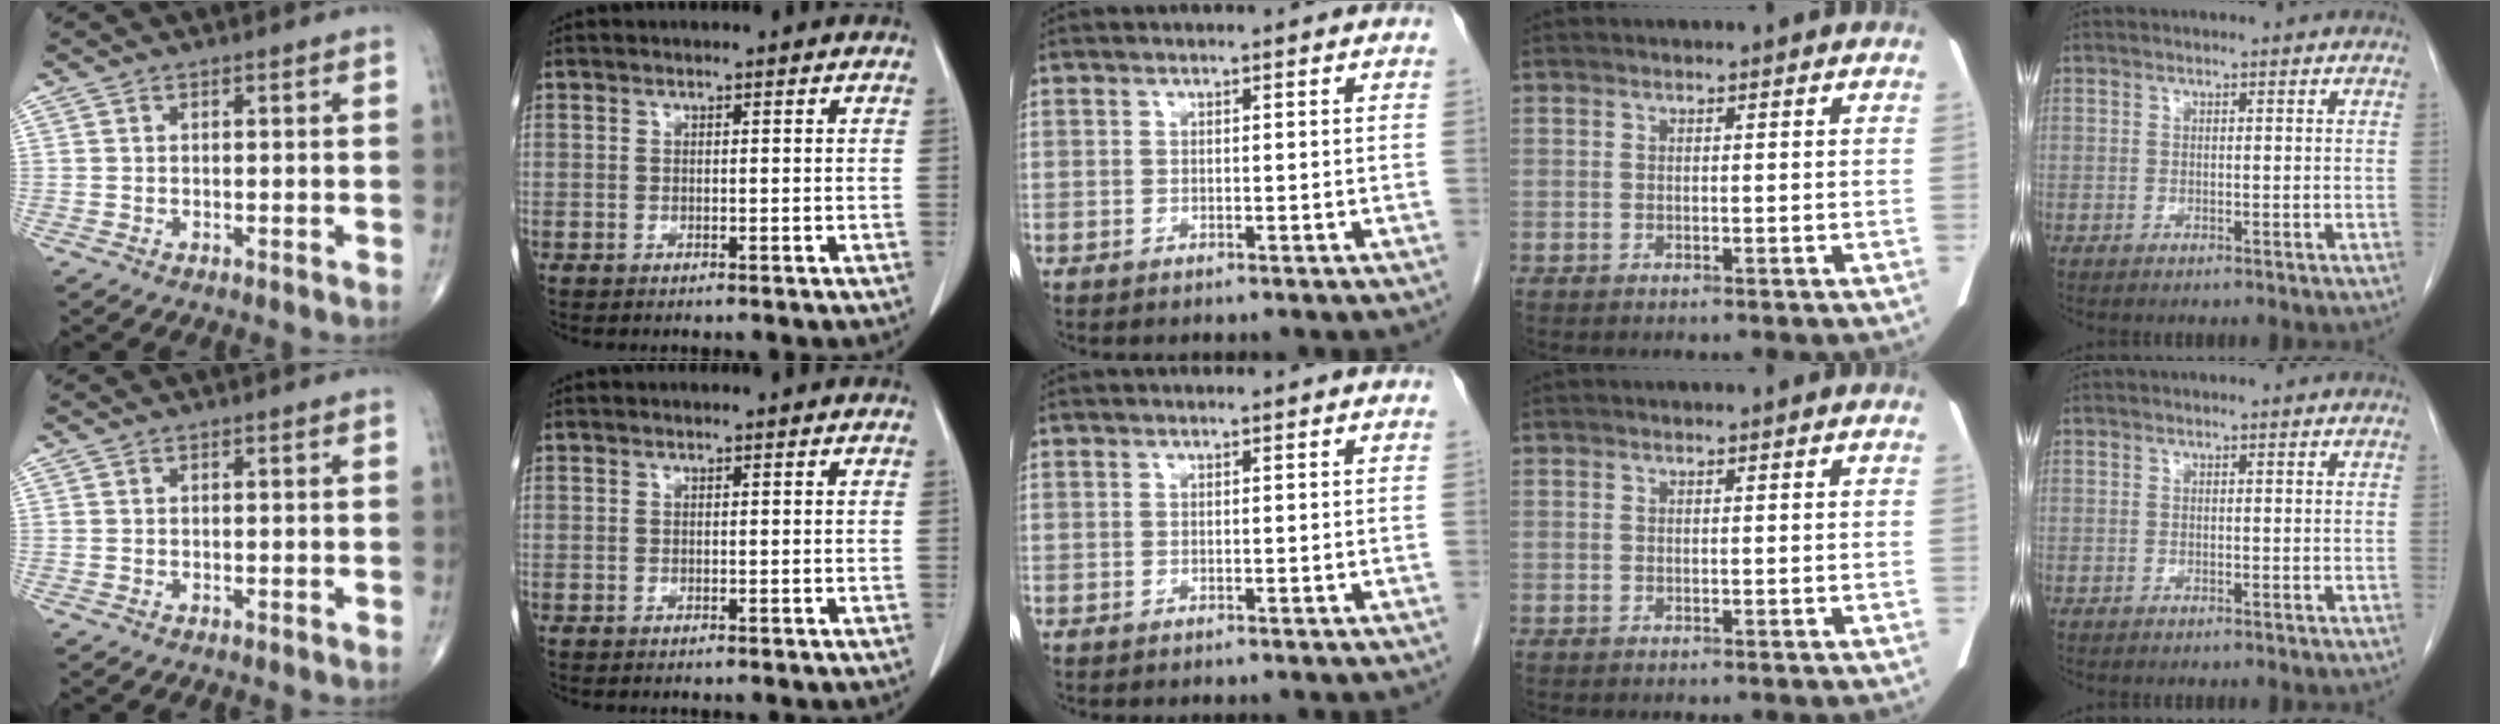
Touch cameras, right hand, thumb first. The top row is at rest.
{}